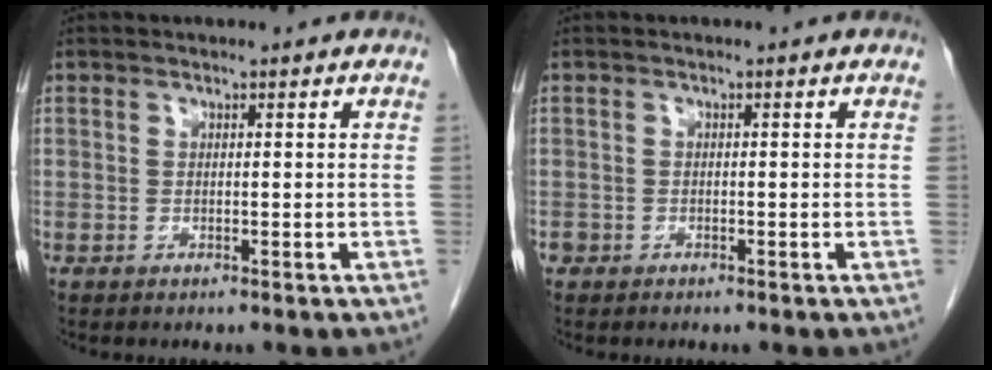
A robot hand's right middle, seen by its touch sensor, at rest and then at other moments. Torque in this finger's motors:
{"motor_torque": [0.09, -0.15, 0.12, 0.01]}